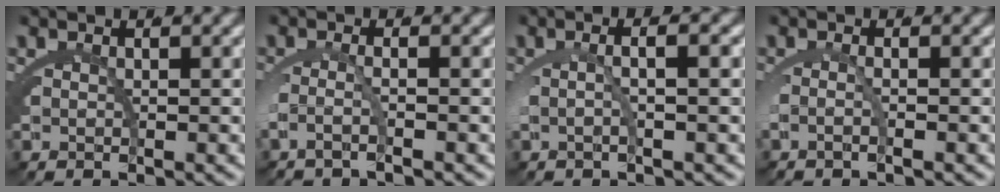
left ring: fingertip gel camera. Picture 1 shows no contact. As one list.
[{"total": 2.2, "force": [-1.0, 0.1, 1.9], "torque": [-0.050, -0.009, -0.016]}, {"total": 2.6, "force": [-0.1, -0.2, 2.6], "torque": [-0.046, 0.005, -0.001]}, {"total": 1.6, "force": [-0.5, 0.1, 1.5], "torque": [-0.042, -0.007, -0.009]}]